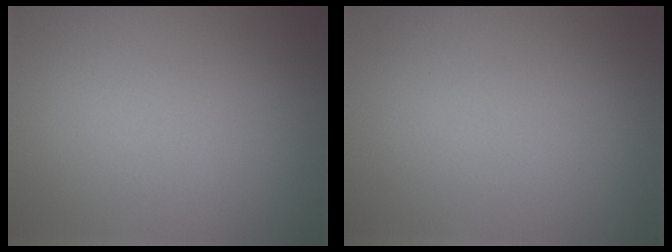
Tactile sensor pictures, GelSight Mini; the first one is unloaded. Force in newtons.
{"total": 0.0}